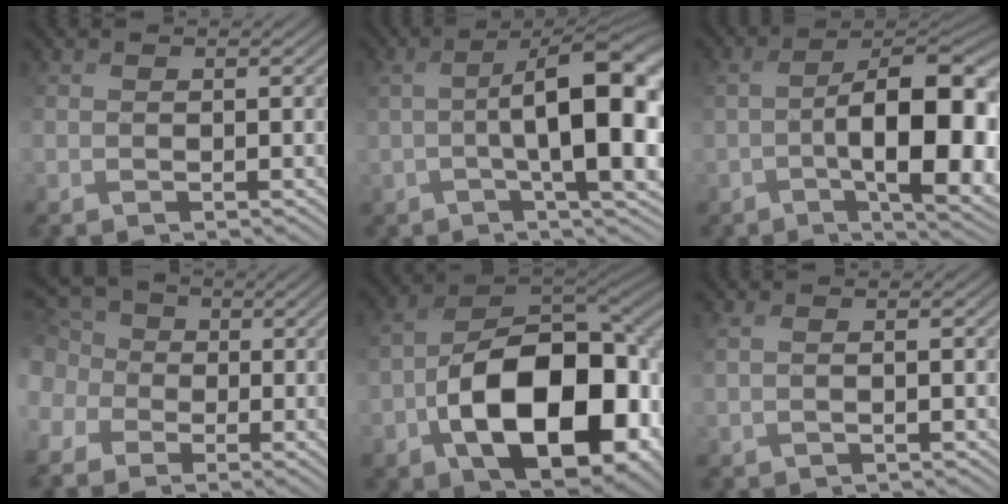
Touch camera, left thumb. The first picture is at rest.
{"total": 11.8, "force": [-0.7, 3.1, 11.3], "torque": [-0.143, 0.008, 0.009]}
{"total": 13.4, "force": [-3.5, 5.0, 11.9], "torque": [-0.177, 0.001, -0.037]}
{"total": 8.4, "force": [-1.2, 7.7, 3.2], "torque": [-0.131, 0.000, -0.043]}
{"total": 15.5, "force": [-4.0, 9.5, 11.6], "torque": [-0.175, -0.018, -0.065]}
{"total": 0.7, "force": [0.6, -0.1, 0.3], "torque": [-0.004, 0.011, 0.010]}